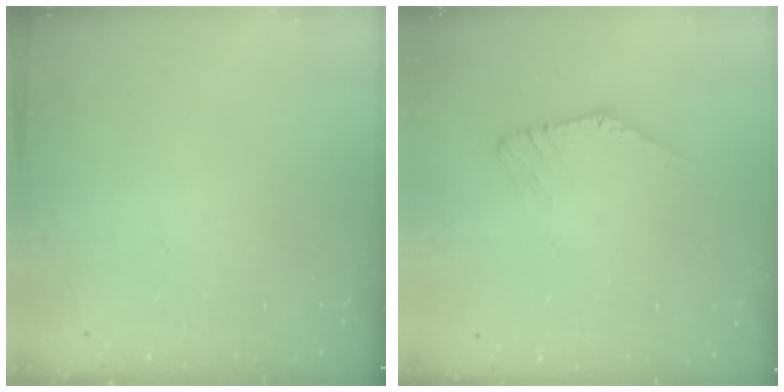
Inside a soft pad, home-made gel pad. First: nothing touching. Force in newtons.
{"total": 3.0, "press": 3.0, "slide": 0.2}